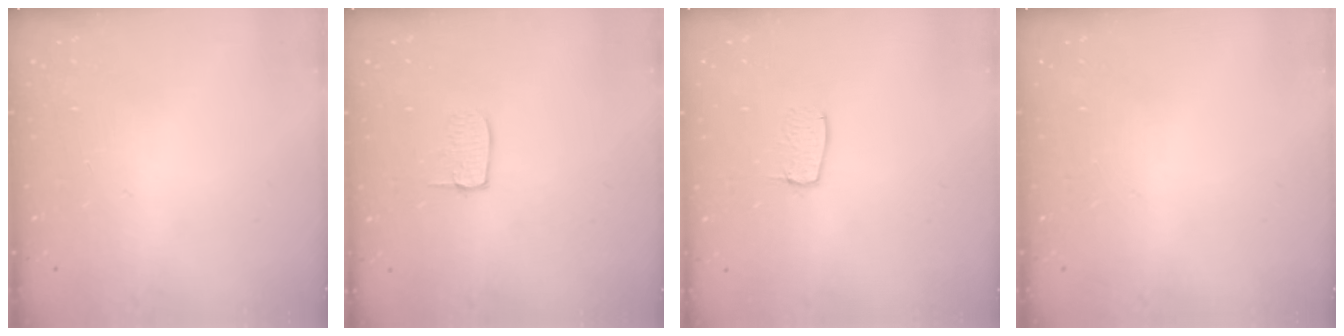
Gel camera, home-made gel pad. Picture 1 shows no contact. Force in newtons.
{"total": 5.4, "press": 5.4, "slide": 0.3}
{"total": 6.0, "press": 6.0, "slide": 0.5}
{"total": 0.0}